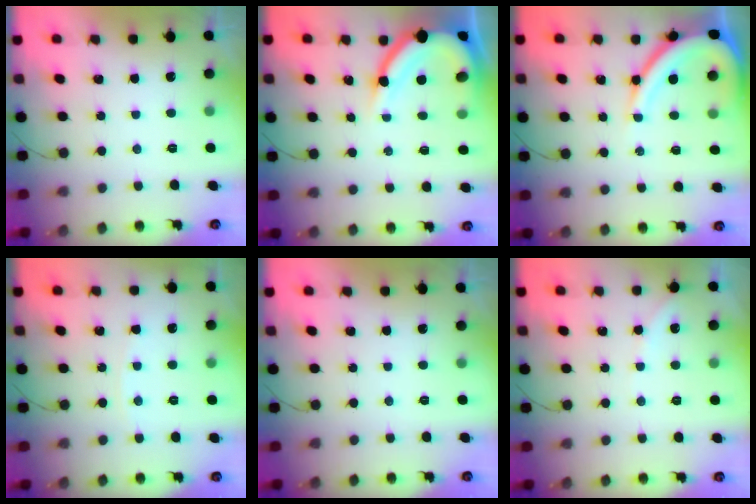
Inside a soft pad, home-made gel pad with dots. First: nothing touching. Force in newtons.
{"total": 12.1, "press": 12.0, "slide": 1.0}
{"total": 13.0, "press": 13.0, "slide": 1.3}
{"total": 2.7, "press": 2.7, "slide": 0.5}
{"total": 0.0}
{"total": 3.1, "press": 3.0, "slide": 0.5}